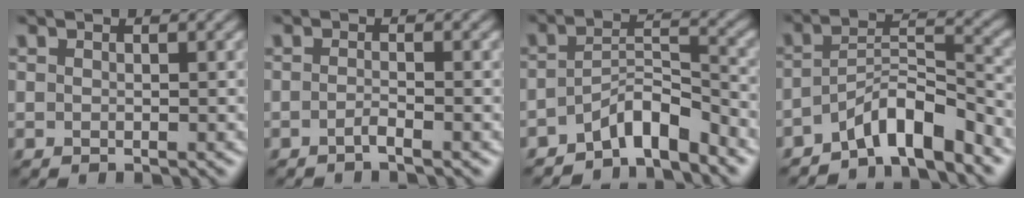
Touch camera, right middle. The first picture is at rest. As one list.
[{"total": 1.1, "force": [-0.7, 0.2, 0.8], "torque": [-0.014, 0.002, -0.017]}, {"total": 4.8, "force": [-3.6, 1.5, 2.8], "torque": [-0.039, 0.009, -0.068]}, {"total": 6.0, "force": [-4.5, 1.6, 3.6], "torque": [-0.051, 0.010, -0.083]}]